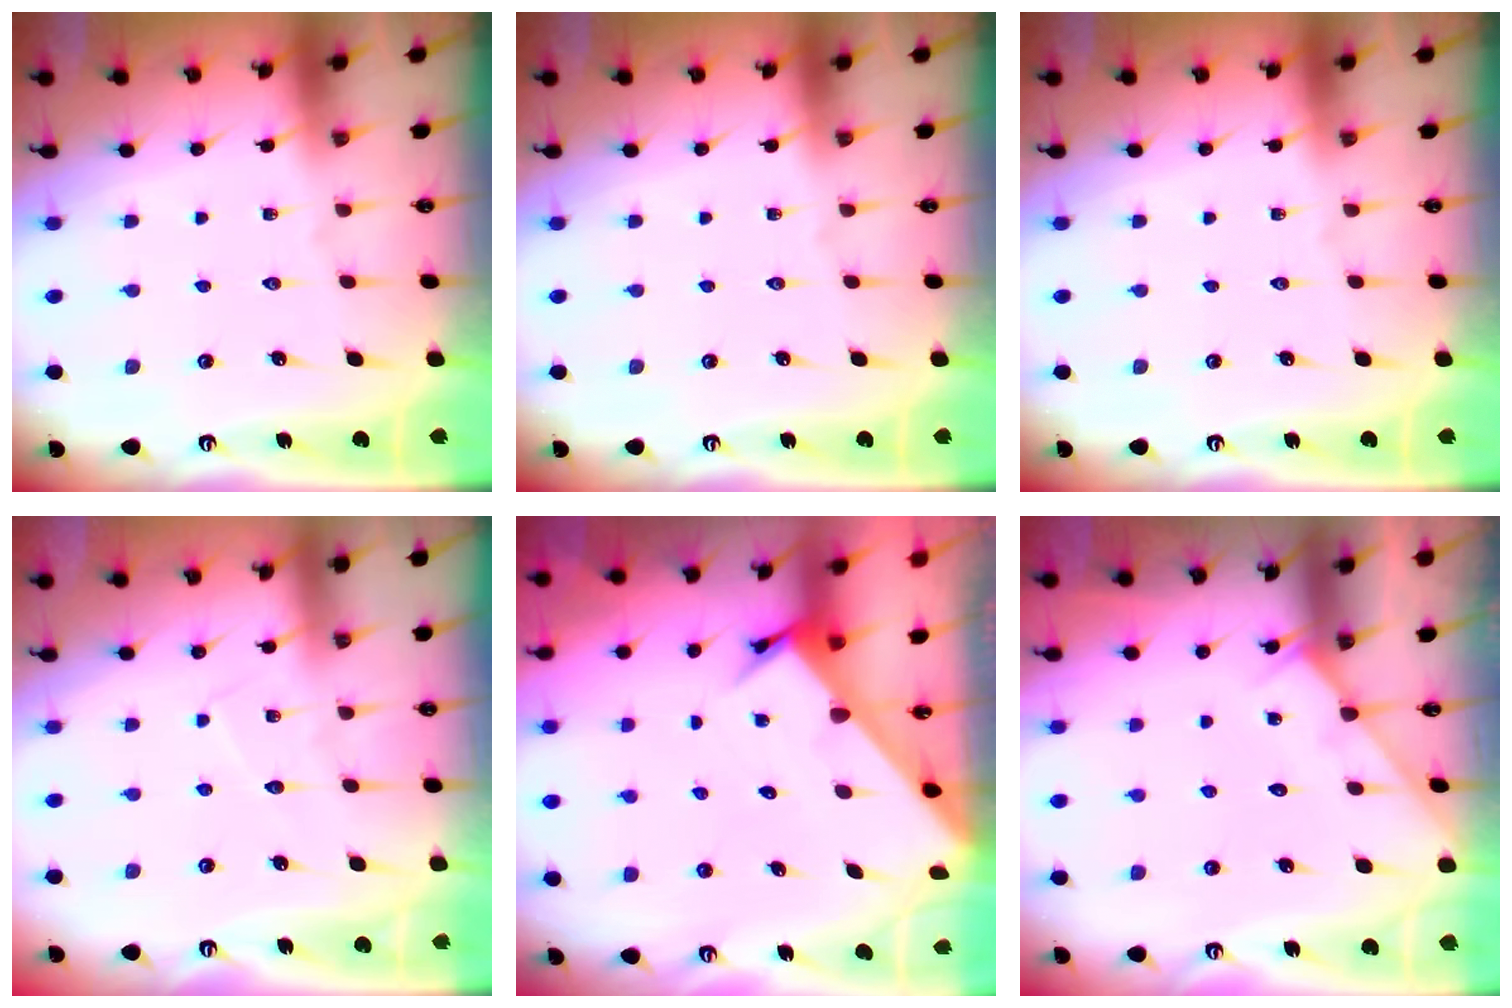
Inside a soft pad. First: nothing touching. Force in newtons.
{"total": 0.0}
{"total": 0.0}
{"total": 5.0, "press": 5.0, "slide": 0.4}
{"total": 3.6, "press": 3.6, "slide": 0.2}
{"total": 4.6, "press": 4.5, "slide": 0.5}